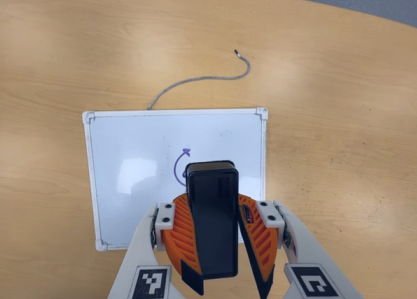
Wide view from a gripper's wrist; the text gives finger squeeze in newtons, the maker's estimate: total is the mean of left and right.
{"total": 12.2, "left": 12.4, "right": 11.9}